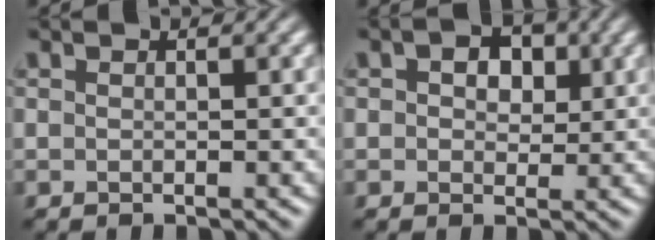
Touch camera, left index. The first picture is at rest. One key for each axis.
{"total": 3.7, "fx": 1.3, "fy": 2.5, "fz": 2.4, "tx": -0.027, "ty": 0.008, "tz": 0.003}